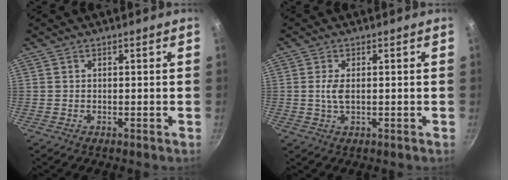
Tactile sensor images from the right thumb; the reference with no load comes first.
{"total": 3.0, "force": [0.2, 1.3, 2.6], "torque": [-0.057, -0.001, 0.005]}